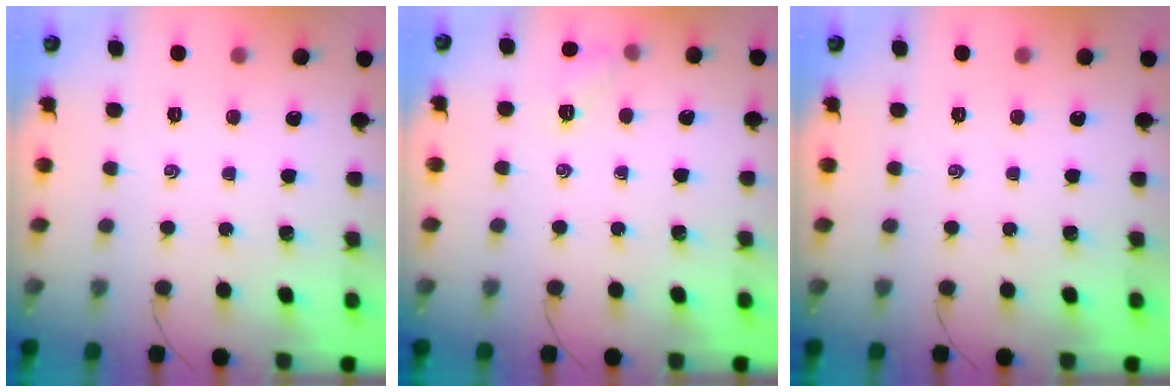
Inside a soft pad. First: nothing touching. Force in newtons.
{"total": 6.0, "press": 5.9, "slide": 1.2}
{"total": 0.0}